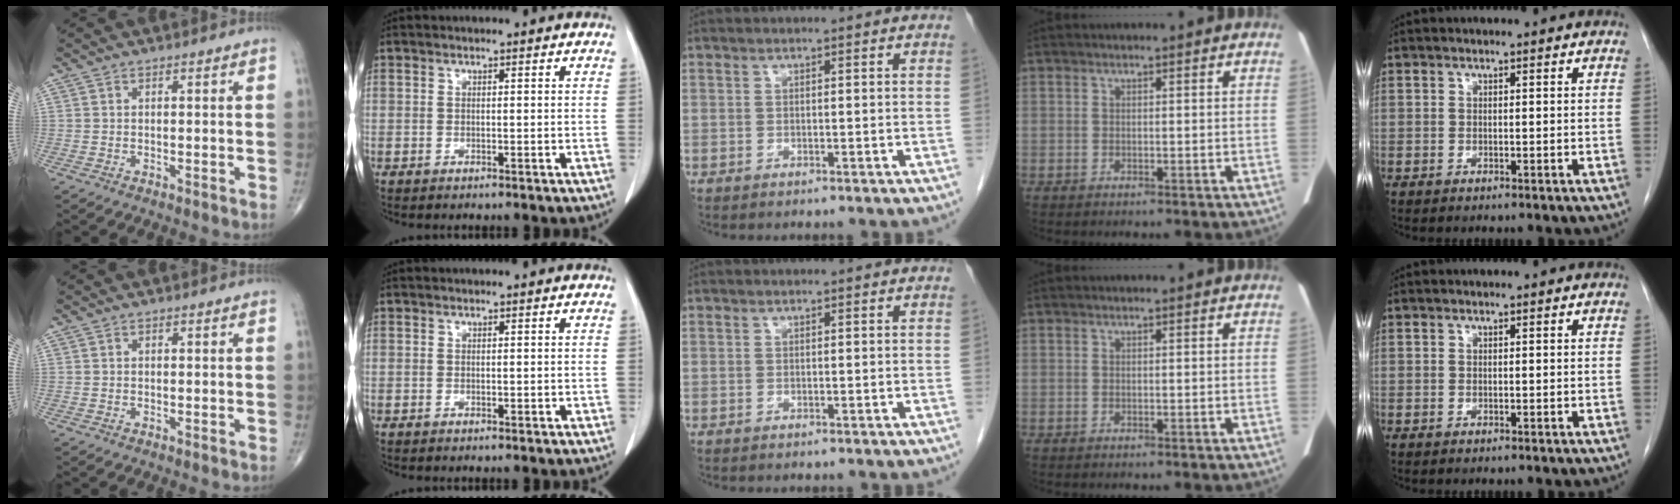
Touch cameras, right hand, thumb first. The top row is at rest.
{"index": {"total": 0.6, "force": [0.0, 0.5, 0.3], "torque": [0.001, 0.002, 0.000]}}